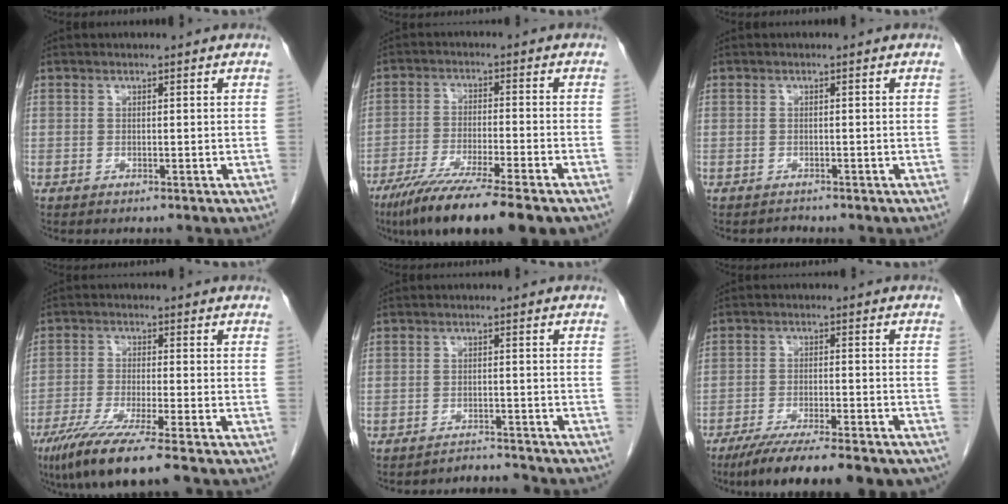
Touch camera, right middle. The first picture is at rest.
{"total": 14.1, "force": [-10.4, 0.7, 9.5], "torque": [-0.157, -0.041, -0.168]}
{"total": 0.8, "force": [-0.7, 0.2, -0.3], "torque": [0.000, -0.004, -0.013]}
{"total": 9.9, "force": [-7.0, -0.5, 7.0], "torque": [-0.123, -0.031, -0.120]}
{"total": 4.9, "force": [-4.9, 0.3, 0.2], "torque": [0.000, 0.000, -0.065]}
{"total": 15.2, "force": [-12.4, 2.2, 8.5], "torque": [-0.117, -0.023, -0.185]}